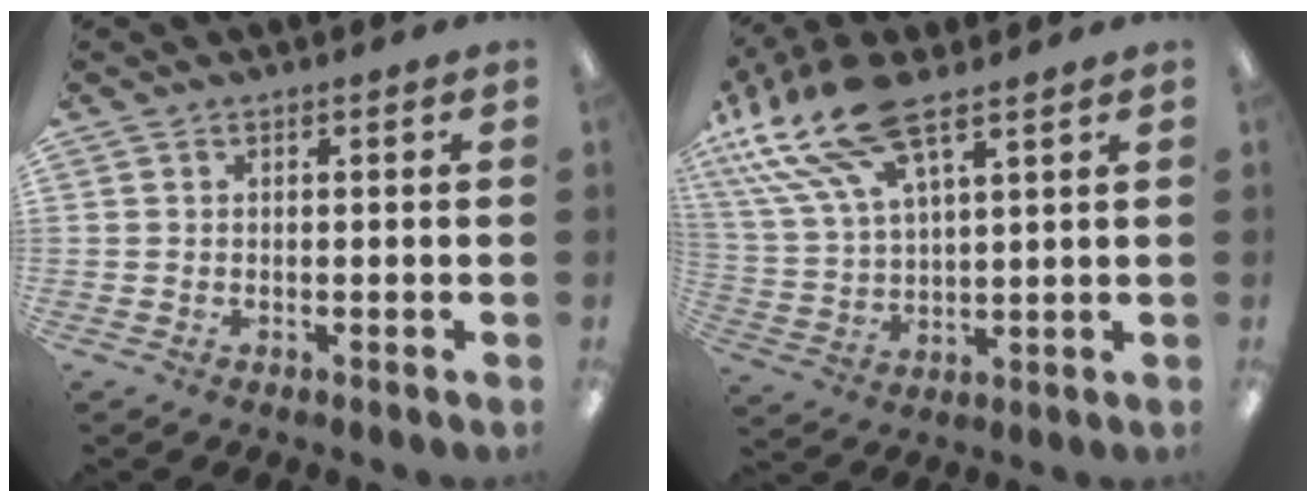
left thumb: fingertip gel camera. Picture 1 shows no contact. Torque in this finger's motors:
{"motor_torque": [0.58, 0.58, 1.47, -1.33, 0.19]}